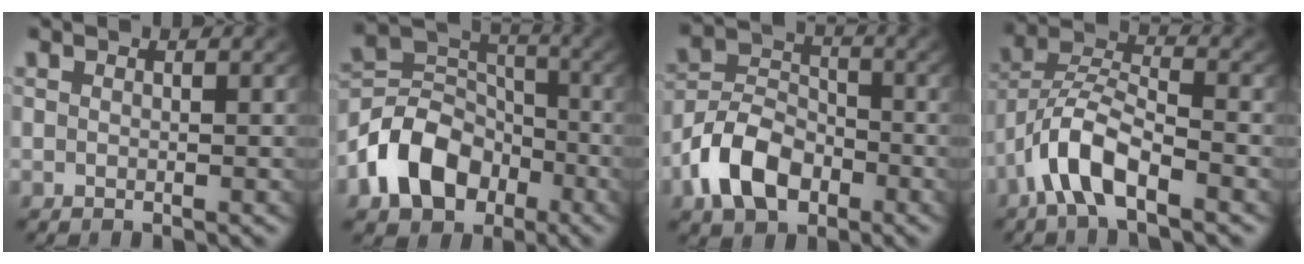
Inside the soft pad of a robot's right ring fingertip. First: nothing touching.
{"total": 9.1, "force": [-3.0, 7.2, 4.6], "torque": [-0.086, -0.026, -0.043]}
{"total": 7.3, "force": [-3.3, 5.2, 4.0], "torque": [-0.072, -0.016, -0.054]}
{"total": 5.8, "force": [-1.9, 3.5, 4.2], "torque": [-0.095, -0.013, -0.036]}